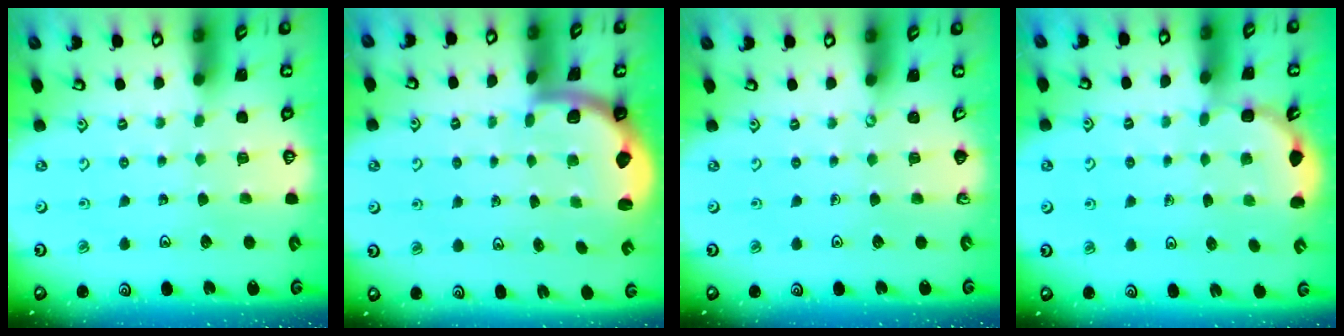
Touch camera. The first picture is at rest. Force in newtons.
{"total": 2.0, "press": 2.0, "slide": 0.5}
{"total": 0.0}
{"total": 2.8, "press": 1.8, "slide": 2.1}